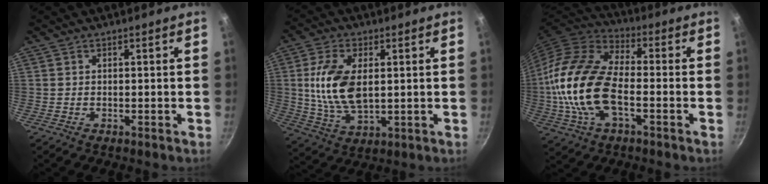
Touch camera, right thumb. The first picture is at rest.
{"total": 12.8, "force": [1.7, 7.0, 10.5], "torque": [-0.201, -0.009, 0.038]}
{"total": 20.2, "force": [-2.9, 10.9, 16.8], "torque": [-0.326, 0.030, -0.068]}